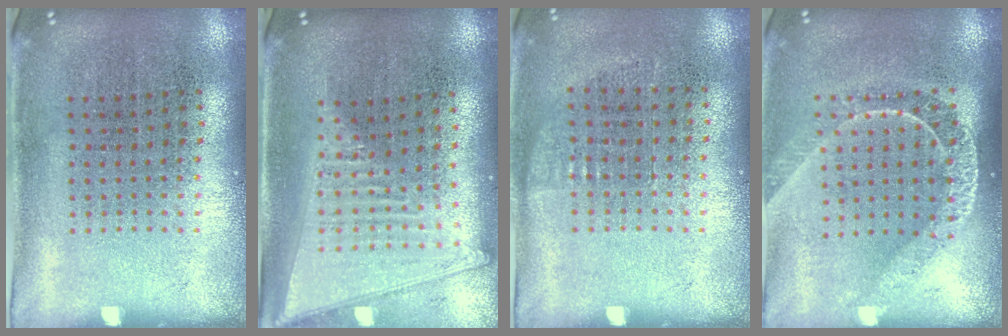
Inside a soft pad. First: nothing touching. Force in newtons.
{"total": 2.0, "press": 1.7, "slide": 1.0}
{"total": 0.7, "press": 0.6, "slide": 0.3}
{"total": 1.7, "press": 1.5, "slide": 0.8}